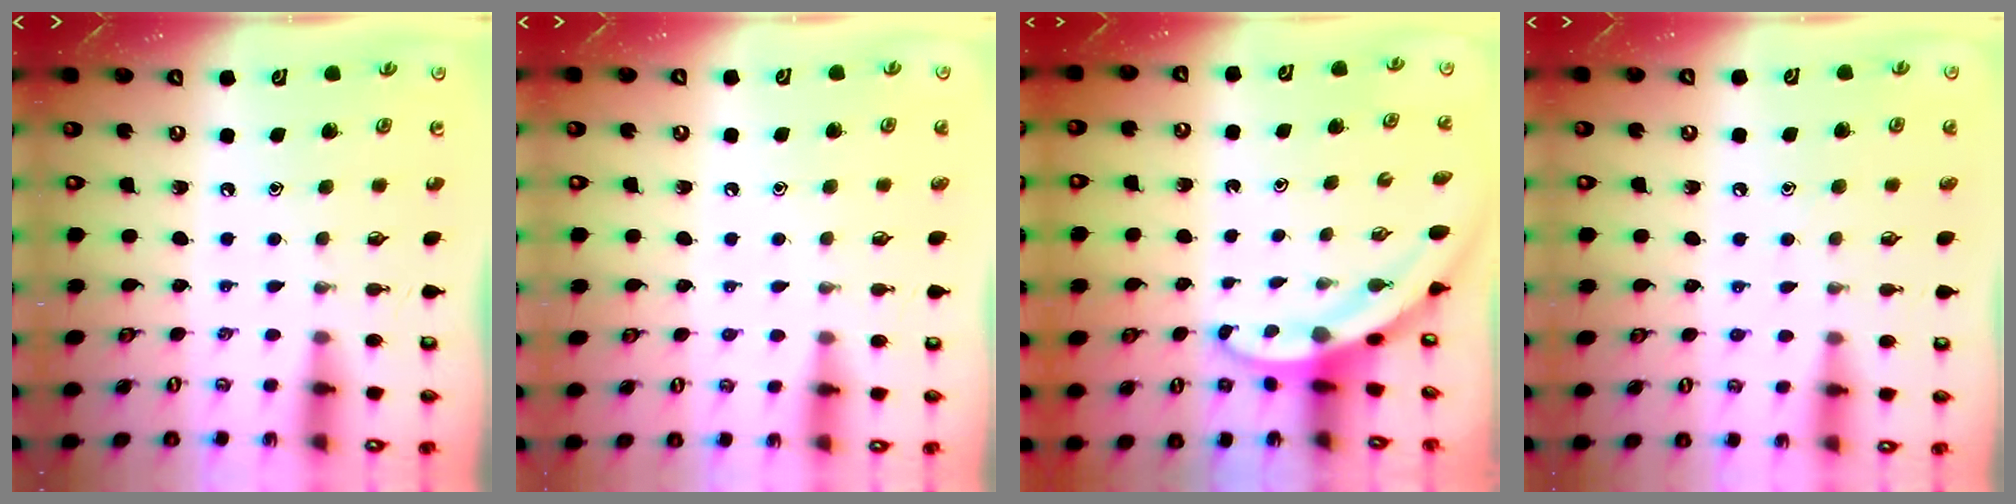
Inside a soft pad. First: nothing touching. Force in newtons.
{"total": 4.3, "press": 4.2, "slide": 0.4}
{"total": 3.6, "press": 3.6, "slide": 0.1}
{"total": 4.4, "press": 4.4, "slide": 0.4}